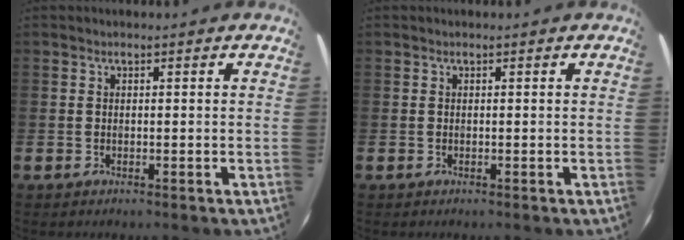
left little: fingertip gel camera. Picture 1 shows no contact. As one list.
[{"total": 0.0}]